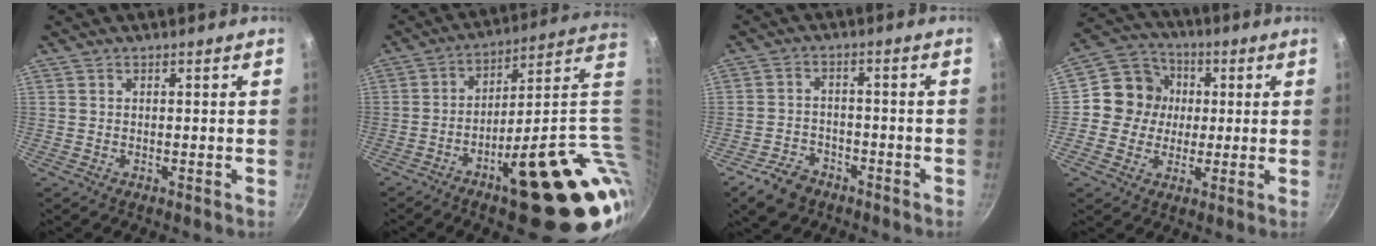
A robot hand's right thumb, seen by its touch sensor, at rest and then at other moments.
{"total": 27.0, "force": [-4.1, 8.3, 25.3], "torque": [-0.281, 0.000, -0.045]}
{"total": 7.2, "force": [-4.8, 4.6, 2.9], "torque": [-0.045, 0.039, -0.078]}
{"total": 10.2, "force": [0.7, 9.6, 3.3], "torque": [-0.015, 0.020, -0.008]}